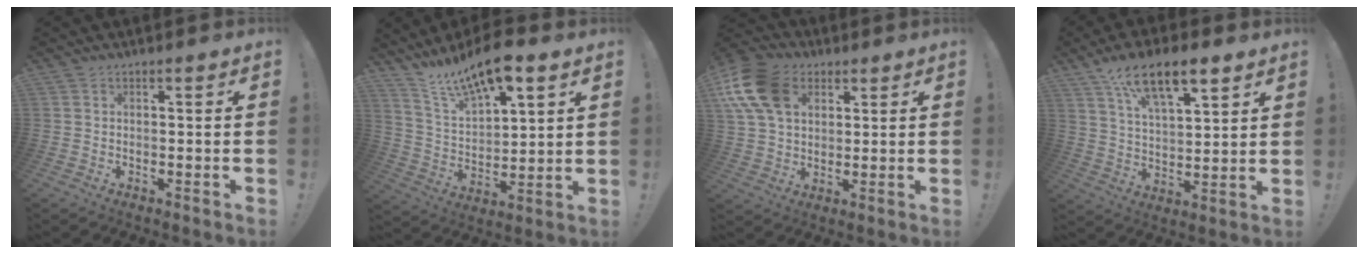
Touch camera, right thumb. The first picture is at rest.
{"total": 14.5, "force": [11.1, 5.1, 7.9], "torque": [-0.151, -0.075, 0.197]}
{"total": 17.5, "force": [6.4, 12.3, 10.7], "torque": [-0.198, -0.014, 0.124]}
{"total": 14.6, "force": [9.3, 6.0, 9.5], "torque": [-0.161, -0.042, 0.163]}